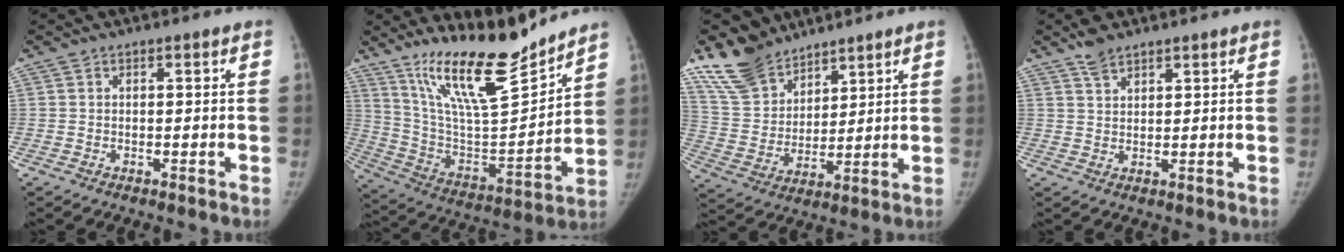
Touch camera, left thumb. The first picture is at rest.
{"total": 20.5, "force": [16.3, 4.0, 11.8], "torque": [-0.162, -0.106, 0.294]}
{"total": 12.7, "force": [10.4, 6.6, 3.4], "torque": [-0.049, -0.050, 0.216]}
{"total": 3.6, "force": [3.0, 1.4, 1.4], "torque": [-0.021, -0.009, 0.059]}